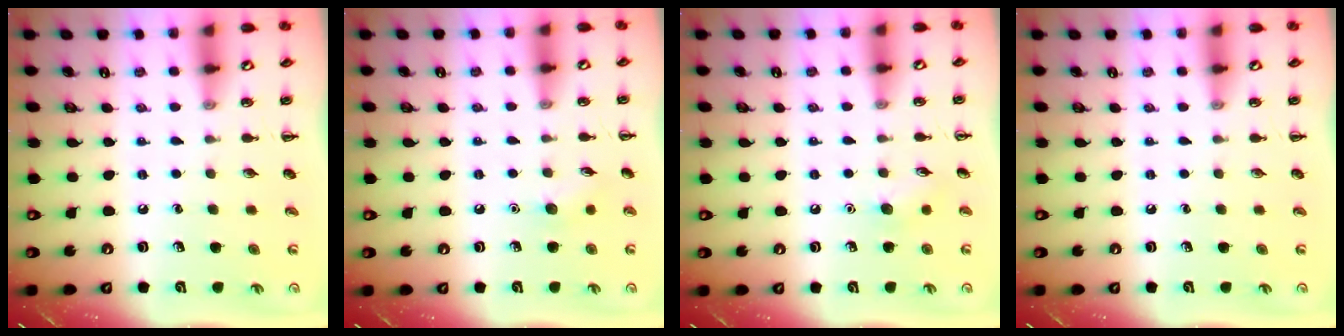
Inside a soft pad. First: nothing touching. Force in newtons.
{"total": 6.5, "press": 6.2, "slide": 1.8}
{"total": 6.7, "press": 6.4, "slide": 1.9}
{"total": 0.0}